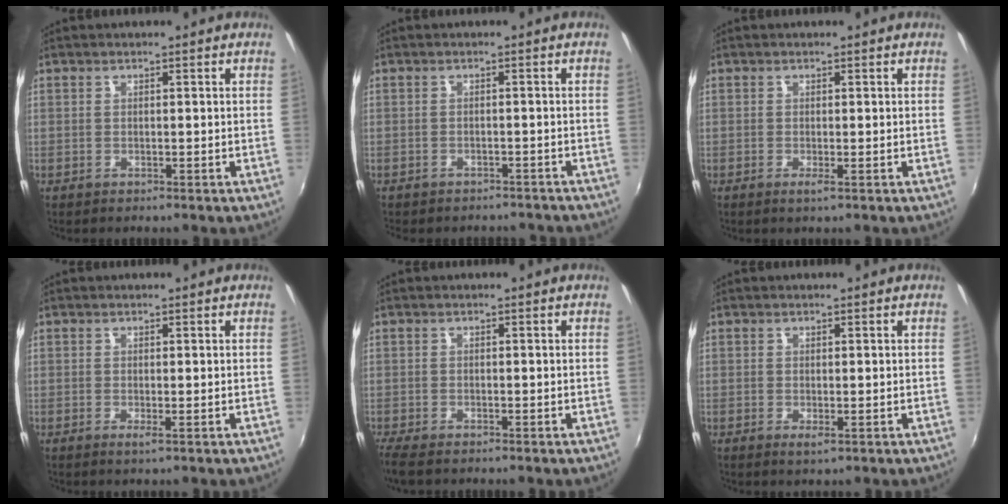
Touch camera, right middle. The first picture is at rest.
{"total": 6.5, "force": [-5.8, 2.3, 1.8], "torque": [-0.043, -0.014, -0.072]}
{"total": 0.8, "force": [-0.3, -0.1, 0.8], "torque": [-0.016, -0.005, -0.007]}
{"total": 0.8, "force": [-0.1, -0.1, 0.7], "torque": [-0.016, -0.005, -0.004]}
{"total": 3.5, "force": [-2.7, 0.8, 2.0], "torque": [-0.047, -0.017, -0.054]}
{"total": 1.1, "force": [-0.1, 0.3, 1.0], "torque": [-0.020, -0.005, -0.003]}